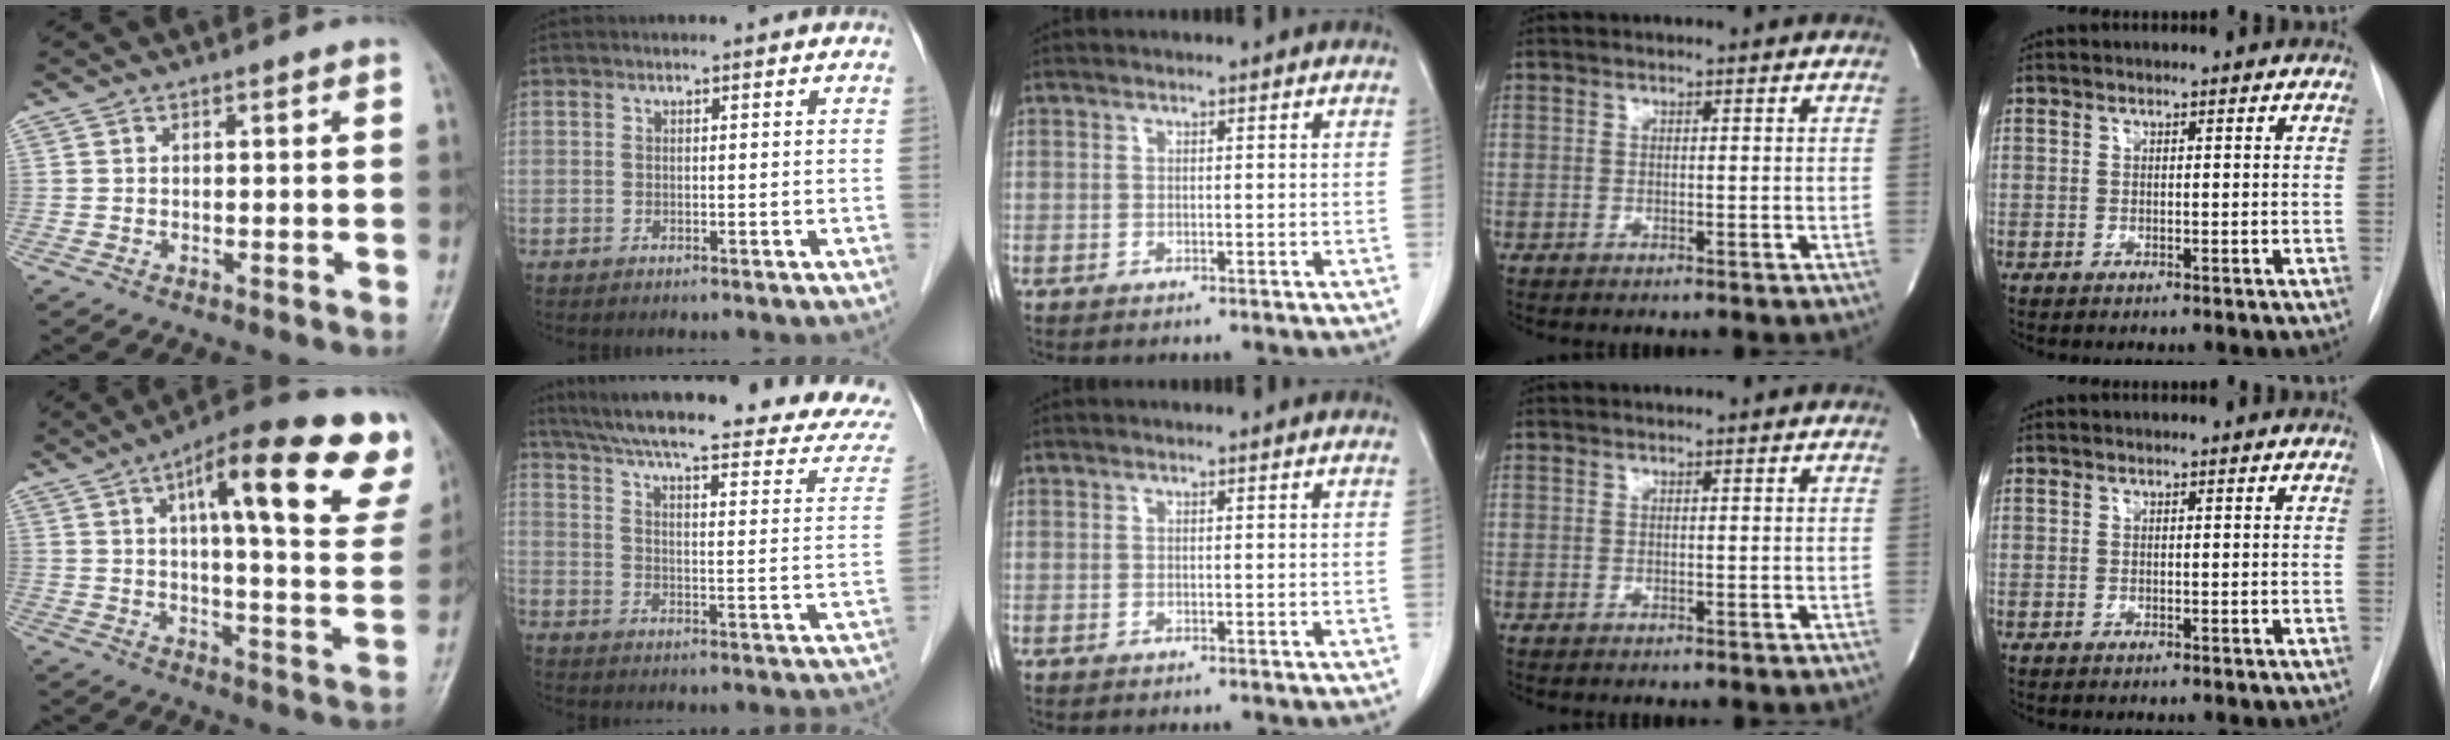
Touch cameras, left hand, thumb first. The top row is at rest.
{"thumb": {"total": 24.4, "force": [11.8, 6.8, 20.3], "torque": [-0.254, -0.016, 0.158]}, "index": {"total": 28.2, "force": [25.1, 1.6, 12.8], "torque": [-0.202, -0.059, 0.321]}}